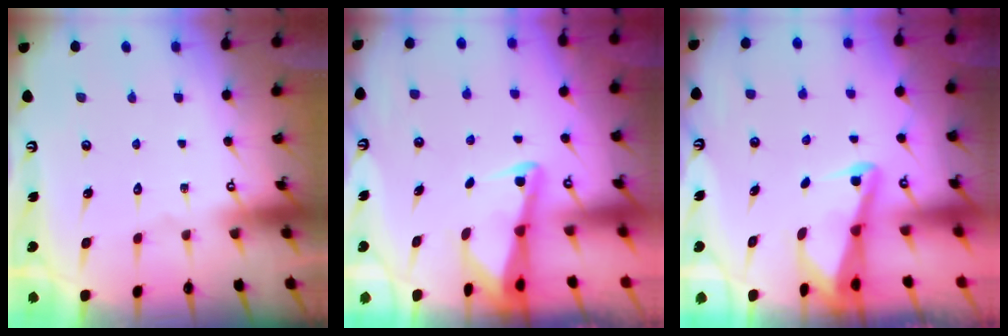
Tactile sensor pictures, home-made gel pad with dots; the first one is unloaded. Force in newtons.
{"total": 2.3, "press": 2.3, "slide": 0.3}
{"total": 2.7, "press": 2.6, "slide": 0.6}